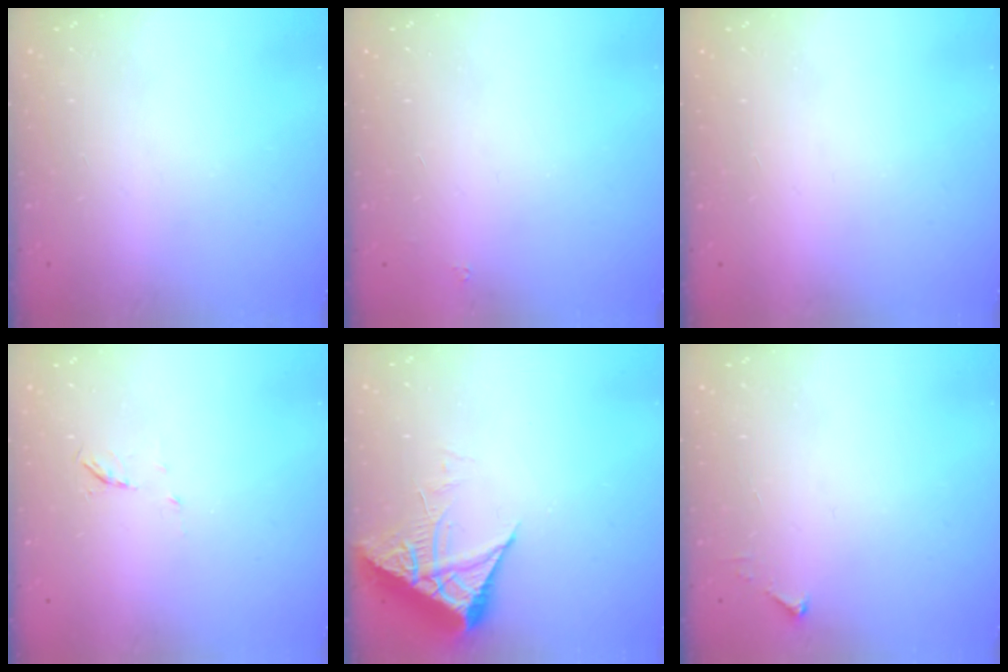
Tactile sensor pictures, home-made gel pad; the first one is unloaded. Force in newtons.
{"total": 1.6, "press": 1.5, "slide": 0.2}
{"total": 1.5, "press": 1.5, "slide": 0.1}
{"total": 4.0, "press": 4.0, "slide": 0.6}
{"total": 6.6, "press": 6.6, "slide": 0.8}
{"total": 2.5, "press": 2.5, "slide": 0.3}